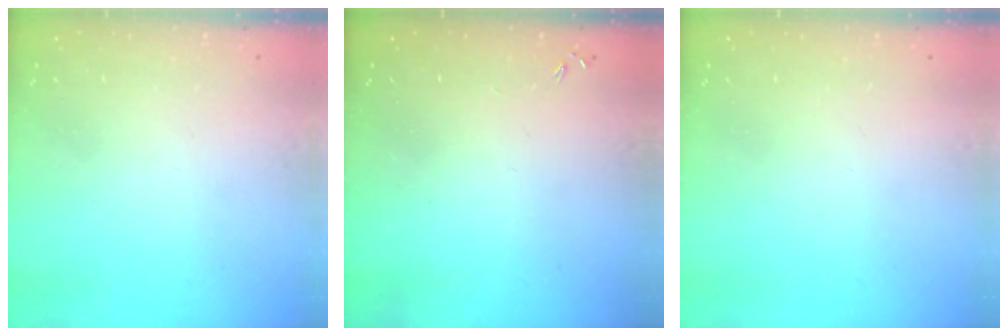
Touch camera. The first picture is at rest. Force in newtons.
{"total": 0.0}
{"total": 0.0}